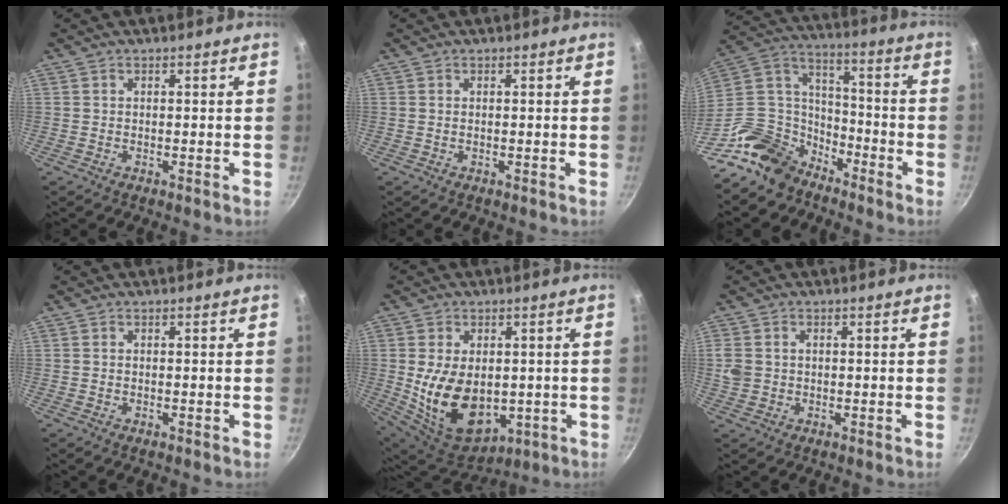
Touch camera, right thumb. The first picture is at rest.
{"total": 0.0}
{"total": 16.0, "force": [-11.4, 9.8, 5.6], "torque": [-0.073, 0.097, -0.223]}
{"total": 0.0}
{"total": 16.0, "force": [-0.6, 10.7, 11.8], "torque": [-0.187, -0.022, 0.016]}
{"total": 3.7, "force": [0.3, 3.1, 1.9], "torque": [-0.033, 0.002, 0.008]}